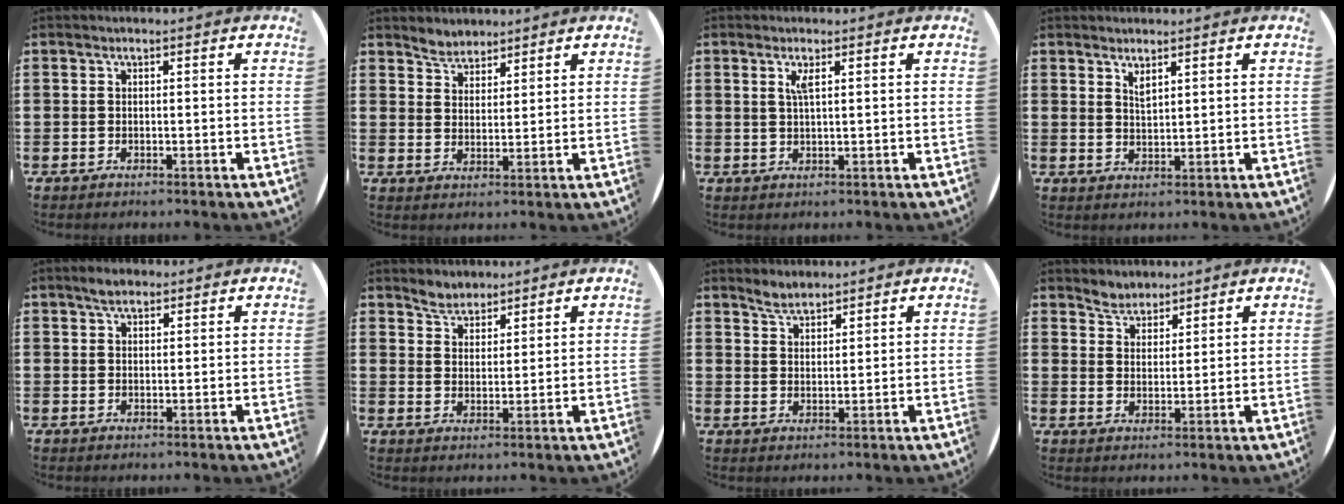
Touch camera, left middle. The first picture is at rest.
{"total": 3.1, "force": [3.0, 1.0, -0.3], "torque": [-0.001, -0.004, 0.057]}
{"total": 1.8, "force": [1.0, 0.2, 1.5], "torque": [-0.024, 0.000, 0.014]}
{"total": 1.7, "force": [1.6, 0.3, 0.6], "torque": [-0.006, -0.002, 0.027]}
{"total": 2.2, "force": [1.7, 0.9, 0.9], "torque": [-0.012, 0.003, 0.030]}
{"total": 3.2, "force": [3.0, 1.1, -0.2], "torque": [-0.004, -0.005, 0.058]}
{"total": 2.8, "force": [2.6, 0.9, 0.4], "torque": [-0.012, 0.001, 0.050]}
{"total": 3.1, "force": [2.9, 0.8, -0.5], "torque": [0.001, -0.005, 0.057]}